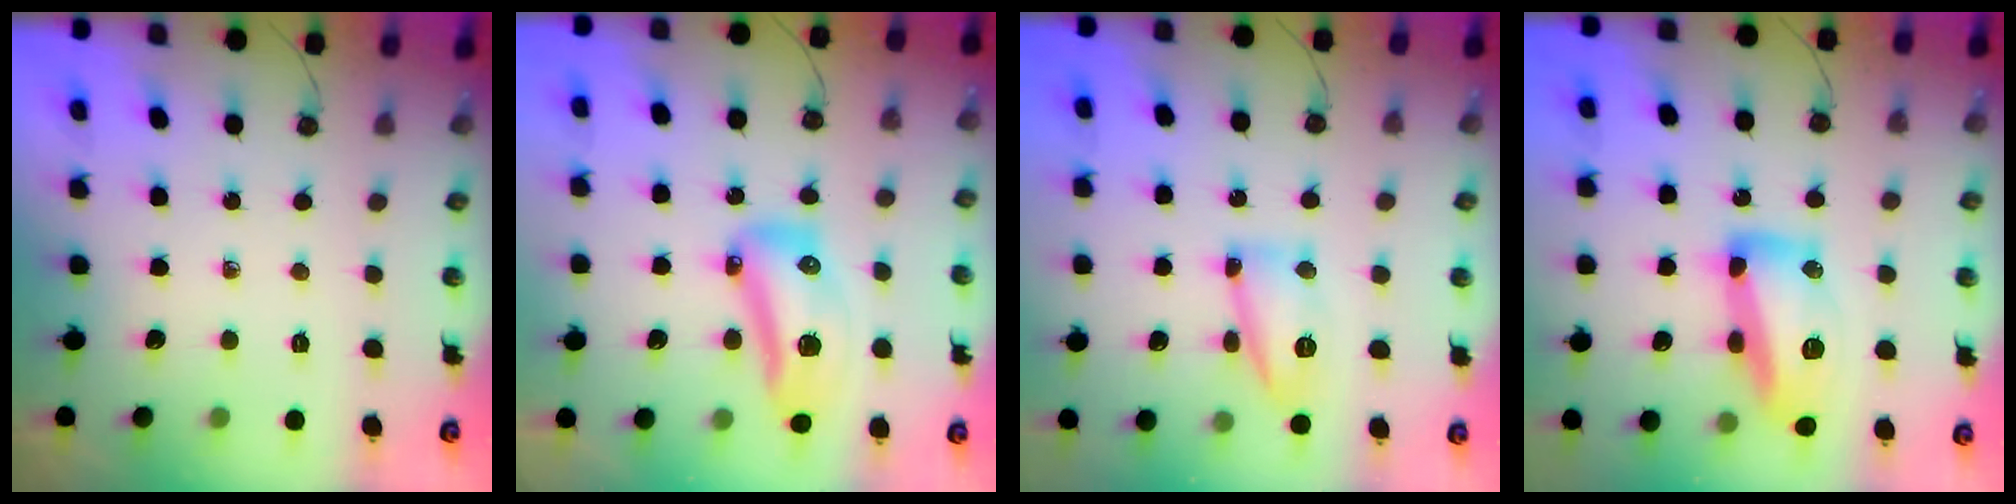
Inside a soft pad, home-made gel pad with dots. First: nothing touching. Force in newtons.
{"total": 16.2, "press": 15.0, "slide": 6.1}
{"total": 11.6, "press": 11.3, "slide": 2.4}
{"total": 16.4, "press": 16.3, "slide": 1.1}